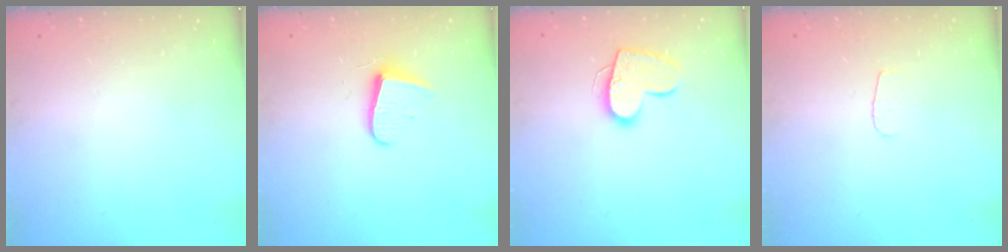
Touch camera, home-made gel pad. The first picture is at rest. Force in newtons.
{"total": 6.8, "press": 6.8, "slide": 0.7}
{"total": 12.4, "press": 12.4, "slide": 0.7}
{"total": 3.6, "press": 3.5, "slide": 0.4}